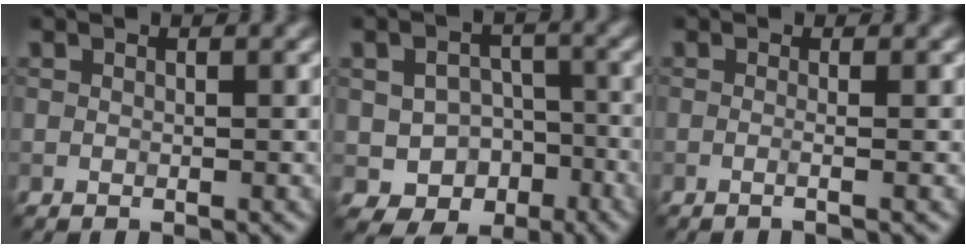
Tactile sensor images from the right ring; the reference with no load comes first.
{"total": 5.3, "force": [-2.0, 4.0, 2.7], "torque": [-0.041, -0.008, -0.023]}
{"total": 1.8, "force": [0.1, 0.8, 1.5], "torque": [0.000, -0.008, -0.024]}